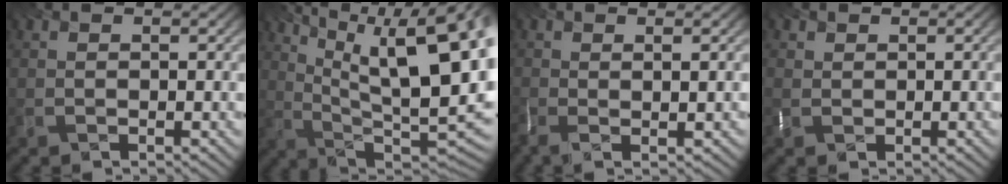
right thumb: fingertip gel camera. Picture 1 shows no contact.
{"total": 16.8, "force": [5.1, 8.6, 13.5], "torque": [-0.217, 0.013, 0.102]}
{"total": 1.9, "force": [0.0, 0.0, 1.9], "torque": [-0.042, 0.003, 0.014]}
{"total": 0.8, "force": [0.1, 0.5, -0.6], "torque": [-0.017, -0.006, 0.029]}